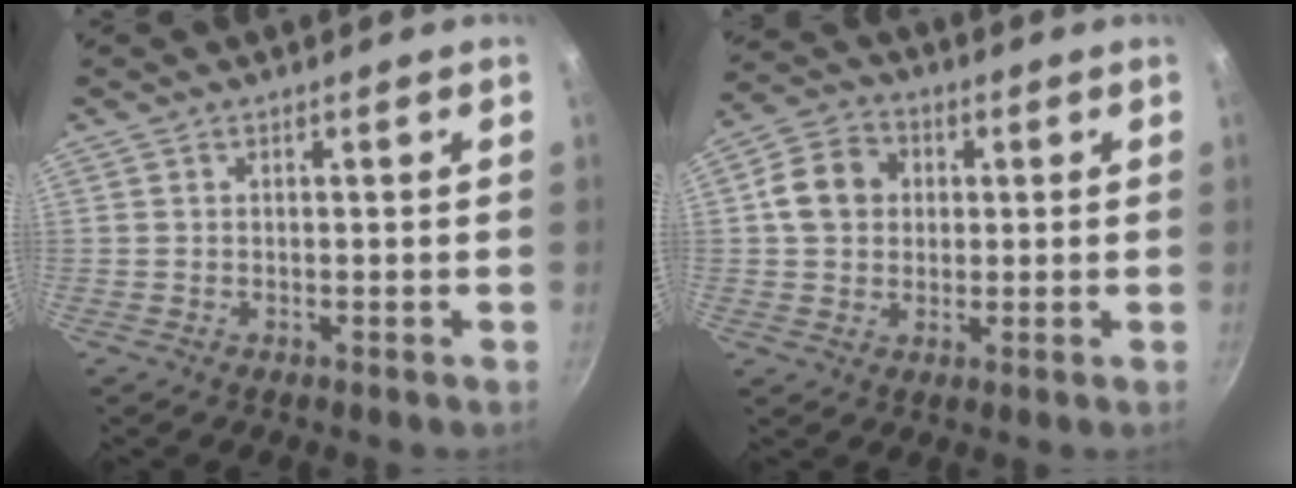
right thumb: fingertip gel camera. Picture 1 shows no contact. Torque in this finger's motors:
{"motor_torque": [0.01, -0.08, 0.41, -0.34, 0.01]}